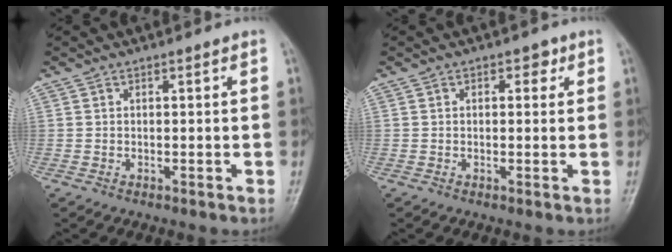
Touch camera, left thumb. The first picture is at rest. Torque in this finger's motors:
{"motor_torque": [-0.22, 0.01, -0.02, 0.16, -0.02]}